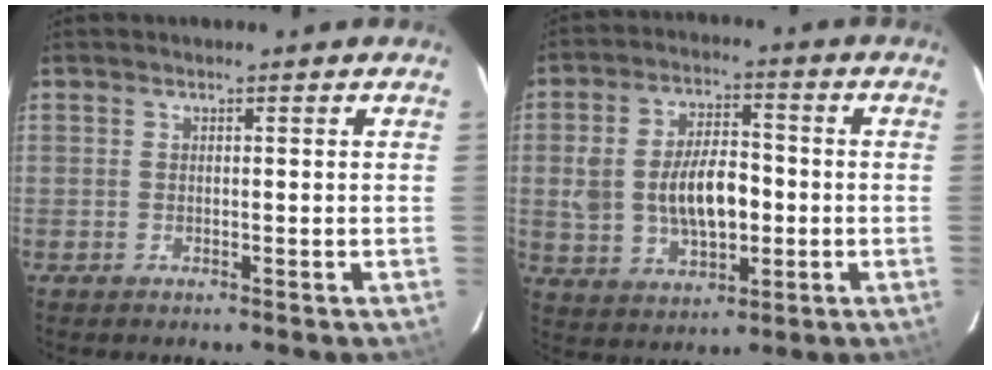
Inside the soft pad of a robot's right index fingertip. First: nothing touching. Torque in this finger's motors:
{"motor_torque": [0.47, -0.10, 0.48, 0.10]}